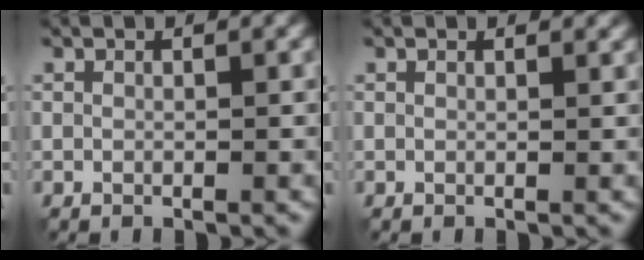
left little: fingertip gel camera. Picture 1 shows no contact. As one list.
[{"total": 0.8, "force": [0.8, 0.1, 0.3], "torque": [-0.005, -0.002, 0.008]}]